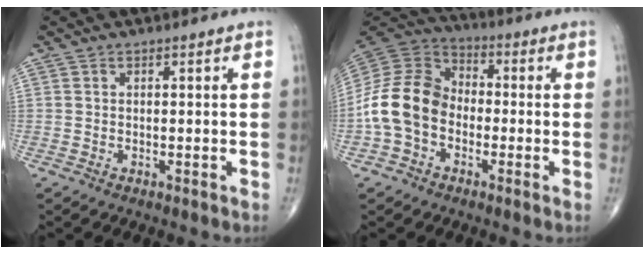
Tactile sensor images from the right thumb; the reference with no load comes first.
{"total": 13.6, "force": [-3.0, 10.2, 8.4], "torque": [-0.155, 0.042, -0.069]}